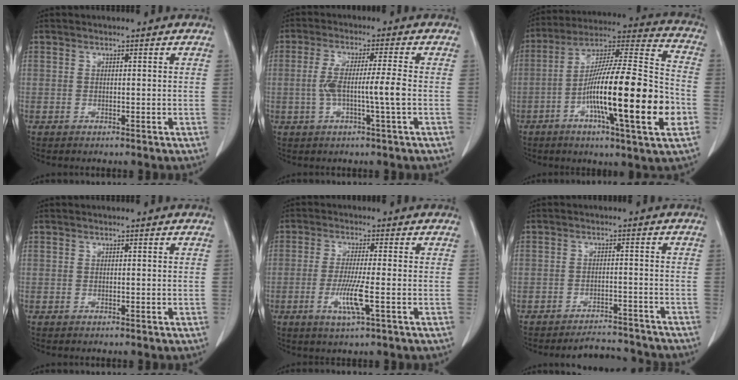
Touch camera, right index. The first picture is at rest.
{"total": 6.6, "force": [-1.0, -0.4, 6.5], "torque": [-0.130, 0.005, -0.017]}
{"total": 23.2, "force": [-6.2, 1.6, 22.3], "torque": [-0.357, -0.010, -0.106]}
{"total": 0.0}
{"total": 5.7, "force": [-1.7, -0.3, 5.5], "torque": [-0.112, -0.016, -0.034]}
{"total": 6.8, "force": [-6.6, 1.3, 0.3], "torque": [0.004, 0.008, -0.088]}